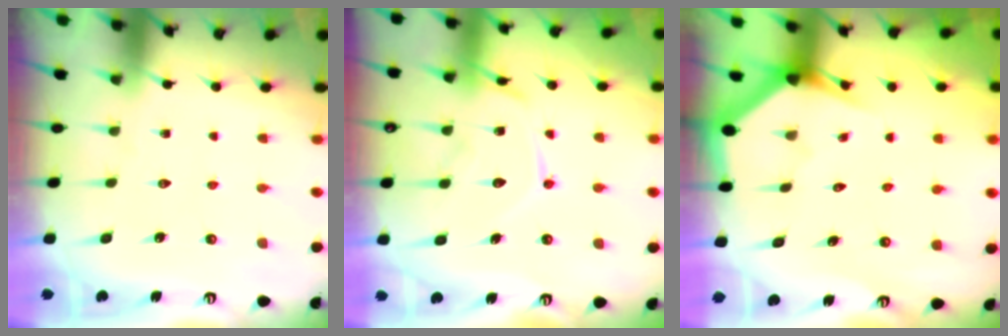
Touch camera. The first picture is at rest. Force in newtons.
{"total": 13.2, "press": 13.2, "slide": 0.9}
{"total": 3.0, "press": 3.0, "slide": 0.1}